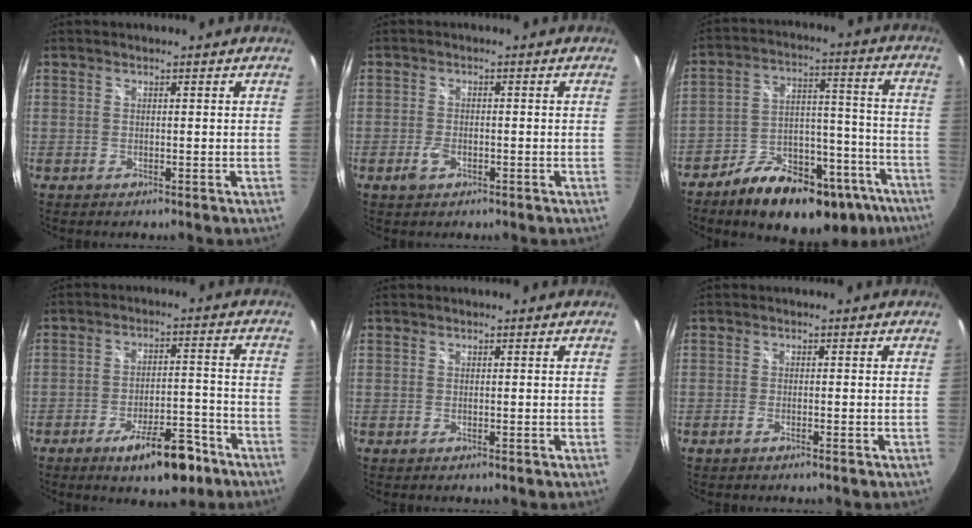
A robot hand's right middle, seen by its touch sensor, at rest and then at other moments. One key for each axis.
{"total": 2.6, "fx": -1.3, "fy": 1.4, "fz": 1.6, "tx": -0.039, "ty": -0.002, "tz": -0.024}
{"total": 23.1, "fx": -16.0, "fy": 11.0, "fz": 12.6, "tx": -0.182, "ty": 0.038, "tz": -0.206}
{"total": 10.3, "fx": -6.7, "fy": 3.5, "fz": 6.9, "tx": -0.113, "ty": 0.010, "tz": -0.089}
{"total": 0.0}
{"total": 1.0, "fx": -0.8, "fy": 0.0, "fz": 0.5, "tx": -0.015, "ty": 0.000, "tz": -0.018}